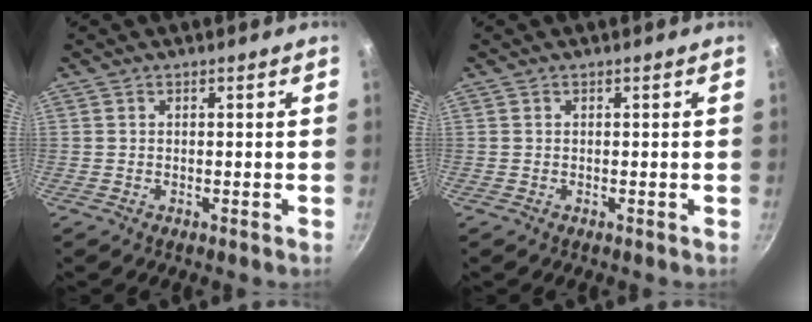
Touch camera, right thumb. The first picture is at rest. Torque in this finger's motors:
{"motor_torque": [-0.06, 0.05, 0.34, -0.14, 0.00]}